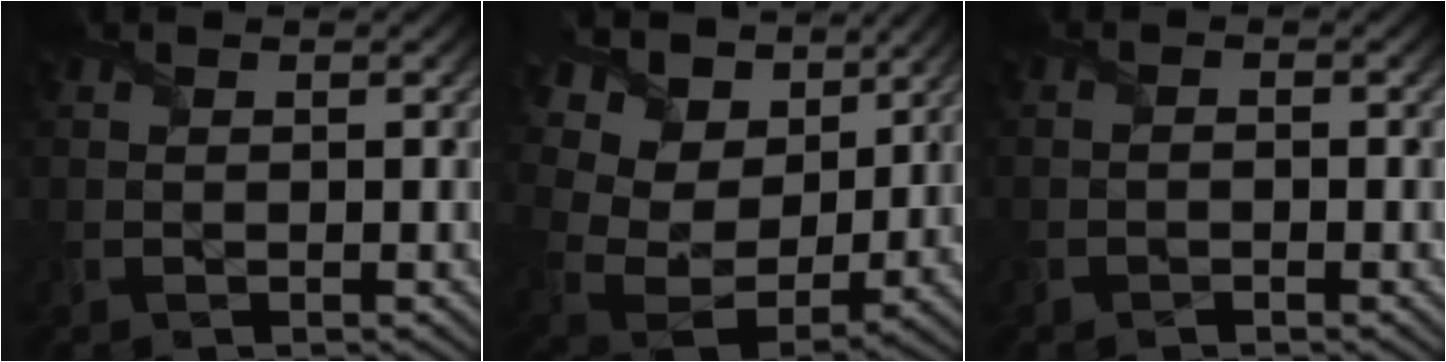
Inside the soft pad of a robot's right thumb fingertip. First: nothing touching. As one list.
[{"total": 13.6, "force": [7.3, 9.2, 6.9], "torque": [-0.187, 0.026, 0.133]}, {"total": 1.0, "force": [-0.8, 0.2, 0.5], "torque": [-0.007, 0.000, -0.016]}]